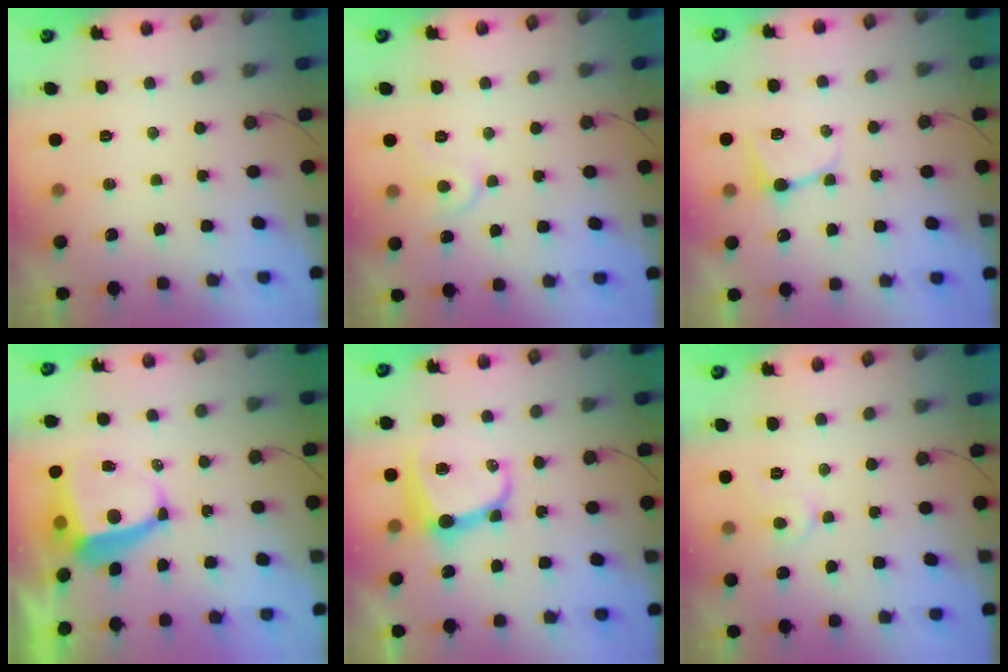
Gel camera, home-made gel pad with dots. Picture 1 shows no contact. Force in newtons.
{"total": 6.6, "press": 6.6, "slide": 0.9}
{"total": 4.9, "press": 4.9, "slide": 0.7}
{"total": 7.5, "press": 7.5, "slide": 0.9}
{"total": 10.5, "press": 10.5, "slide": 0.9}
{"total": 3.6, "press": 3.6, "slide": 0.3}